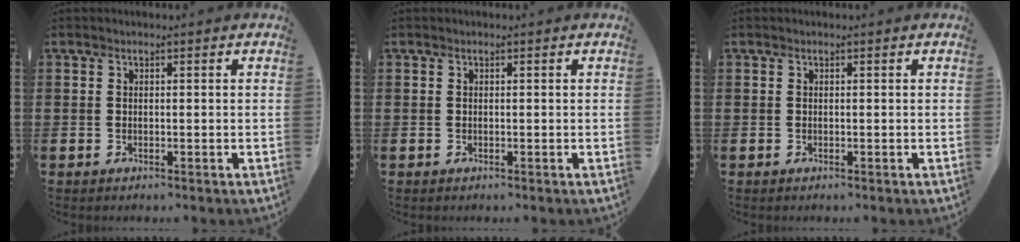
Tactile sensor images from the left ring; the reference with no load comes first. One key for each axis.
{"total": 0.0}
{"total": 0.0}